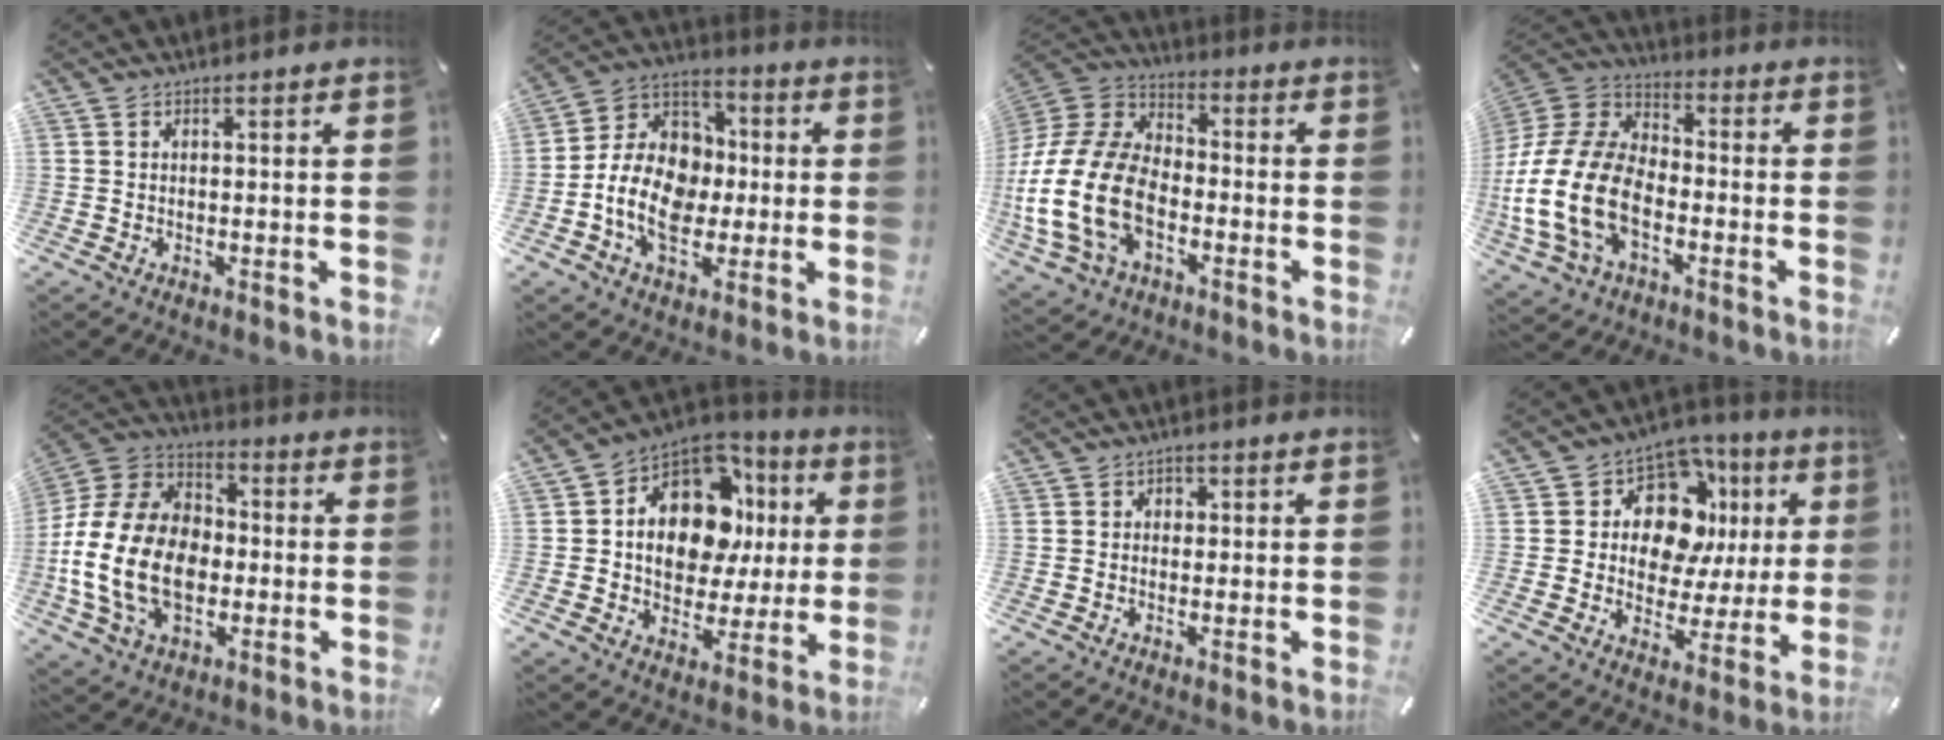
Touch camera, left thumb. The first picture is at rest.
{"total": 15.0, "force": [-3.2, 12.0, 8.3], "torque": [-0.184, 0.016, -0.058]}
{"total": 20.5, "force": [-6.5, 13.7, 13.8], "torque": [-0.302, 0.027, -0.115]}
{"total": 18.8, "force": [-6.5, 12.2, 12.7], "torque": [-0.279, 0.024, -0.118]}
{"total": 20.3, "force": [-4.2, 14.6, 13.5], "torque": [-0.298, 0.029, -0.071]}
{"total": 16.4, "force": [3.5, 12.1, 10.6], "torque": [-0.169, -0.025, 0.063]}
{"total": 1.5, "force": [-0.2, 1.4, 0.5], "torque": [-0.004, 0.004, -0.009]}
{"total": 13.6, "force": [5.0, 10.1, 7.7], "torque": [-0.125, -0.030, 0.094]}